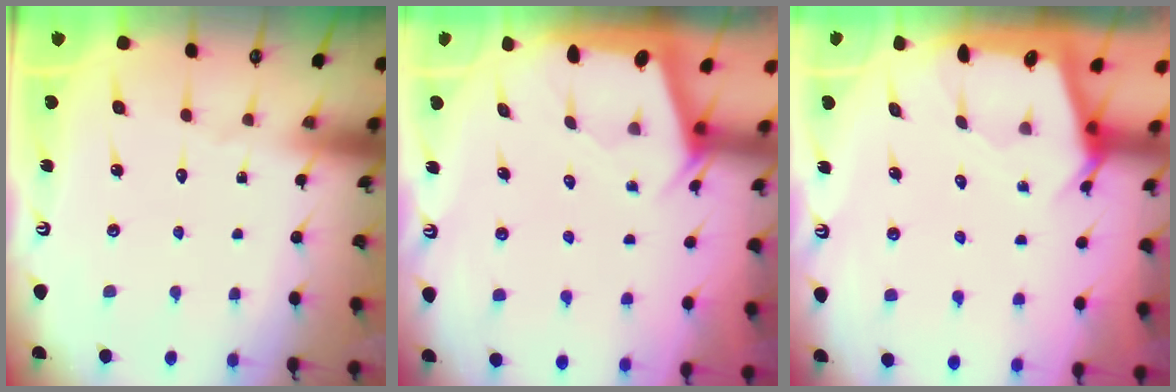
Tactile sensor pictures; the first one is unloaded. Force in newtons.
{"total": 1.9, "press": 1.8, "slide": 0.3}
{"total": 2.4, "press": 2.4, "slide": 0.2}